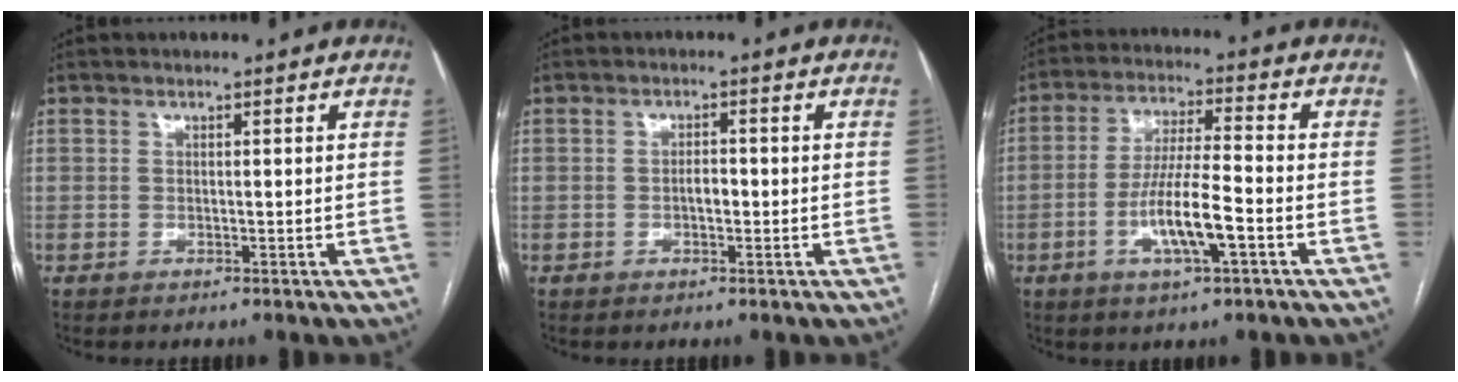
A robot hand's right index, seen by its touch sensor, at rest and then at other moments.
{"total": 1.8, "force": [-0.6, 0.5, 1.6], "torque": [-0.026, 0.004, -0.011]}
{"total": 9.5, "force": [-3.2, 1.0, 8.9], "torque": [-0.171, -0.002, -0.060]}